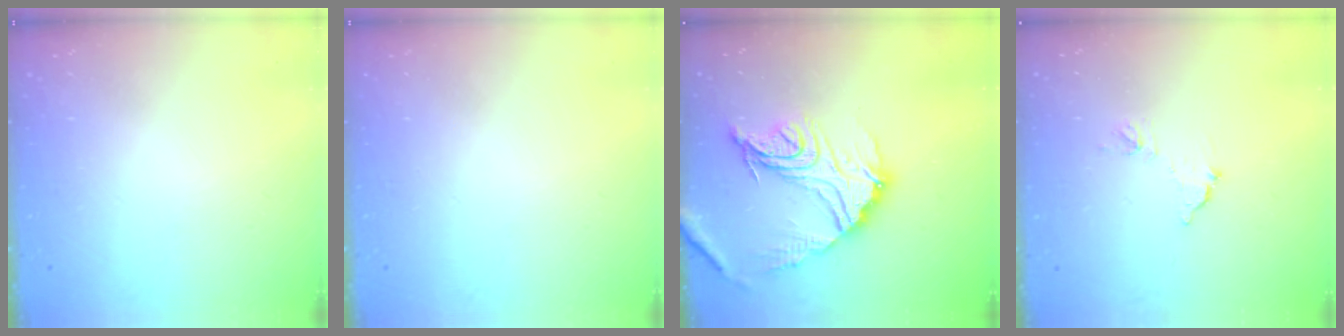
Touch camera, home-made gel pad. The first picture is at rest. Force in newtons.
{"total": 0.0}
{"total": 18.2, "press": 18.1, "slide": 1.6}
{"total": 6.4, "press": 6.3, "slide": 0.5}